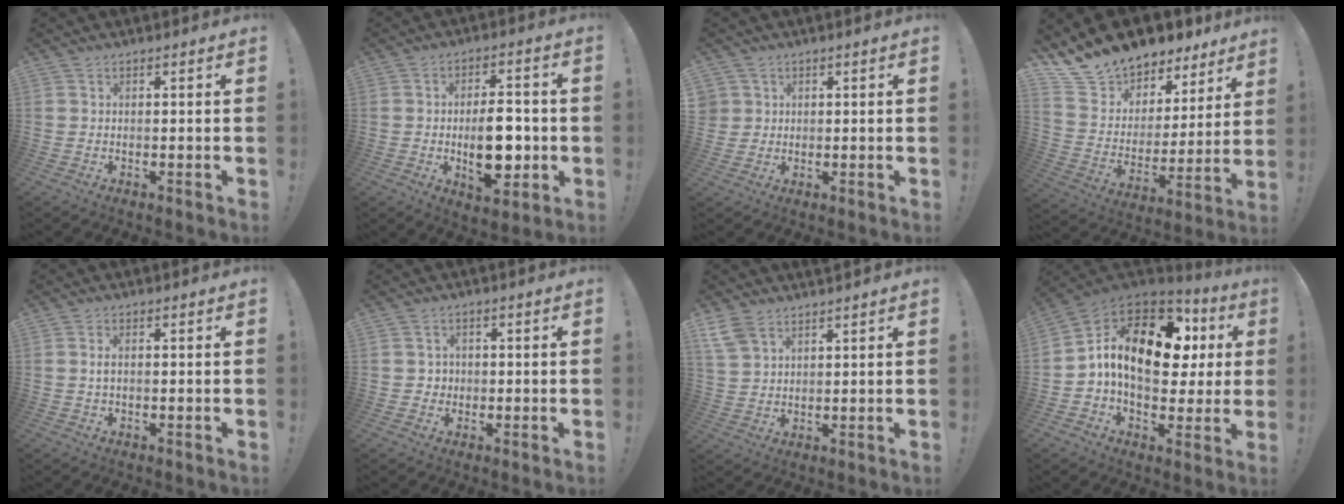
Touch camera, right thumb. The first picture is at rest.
{"total": 13.8, "force": [-2.2, 7.1, 11.7], "torque": [-0.174, 0.000, -0.038]}
{"total": 3.1, "force": [1.0, 2.9, 0.4], "torque": [-0.013, 0.002, 0.021]}
{"total": 13.1, "force": [11.7, 5.6, 1.3], "torque": [-0.047, -0.104, 0.223]}
{"total": 1.7, "force": [0.0, 0.7, 1.6], "torque": [-0.036, 0.005, 0.001]}
{"total": 2.8, "force": [0.0, 2.8, 0.6], "torque": [-0.012, 0.002, -0.001]}
{"total": 4.6, "force": [3.6, 2.1, 2.2], "torque": [-0.046, -0.013, 0.072]}
{"total": 19.2, "force": [3.7, 11.4, 15.0], "torque": [-0.242, -0.002, 0.066]}